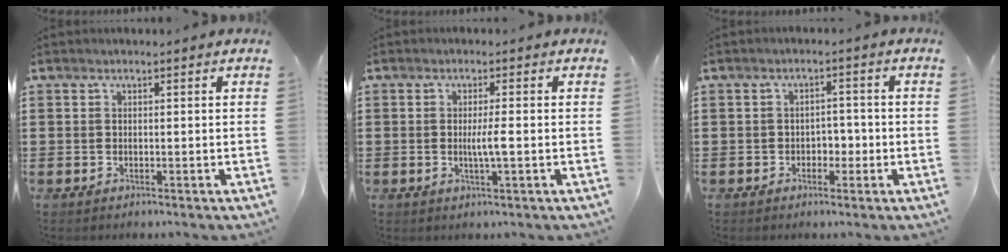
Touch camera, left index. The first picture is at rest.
{"total": 3.1, "force": [-0.2, 0.1, 3.1], "torque": [-0.063, -0.008, -0.008]}
{"total": 2.7, "force": [-1.0, 2.0, 1.6], "torque": [-0.036, 0.005, -0.024]}